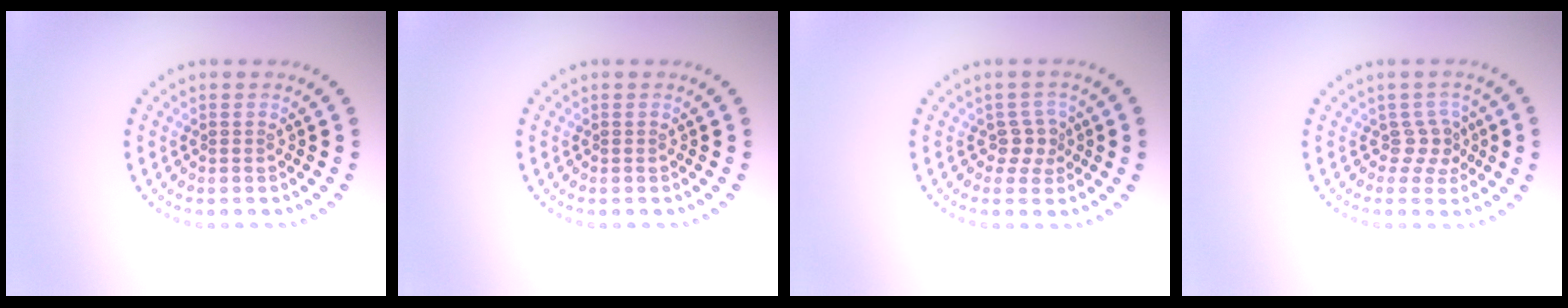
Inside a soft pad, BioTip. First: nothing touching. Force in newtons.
{"total": 0.0}
{"total": 1.7, "press": 1.3, "slide": 1.1}
{"total": 2.0, "press": 1.4, "slide": 1.4}